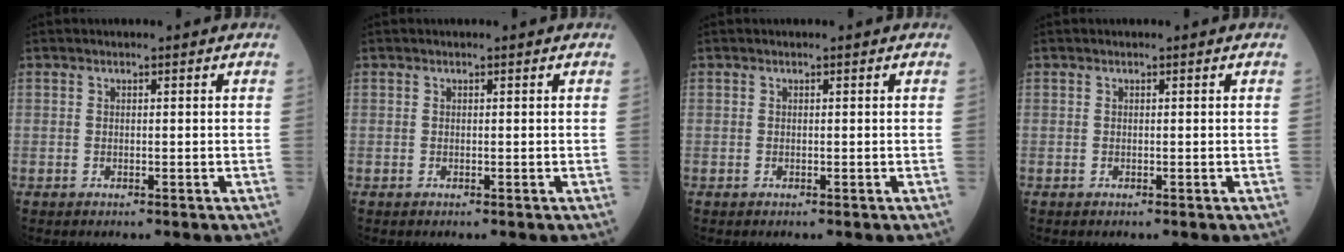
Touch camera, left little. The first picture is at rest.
{"total": 0.0}
{"total": 0.0}
{"total": 0.0}